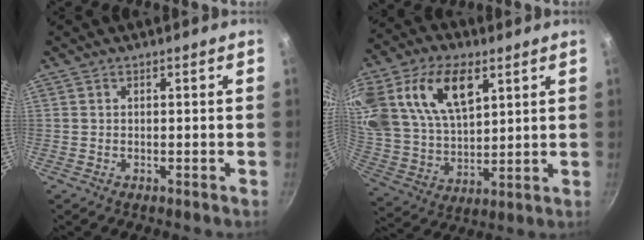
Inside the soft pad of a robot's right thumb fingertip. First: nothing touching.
{"total": 22.7, "force": [9.4, 13.5, 15.6], "torque": [-0.313, -0.001, 0.182]}